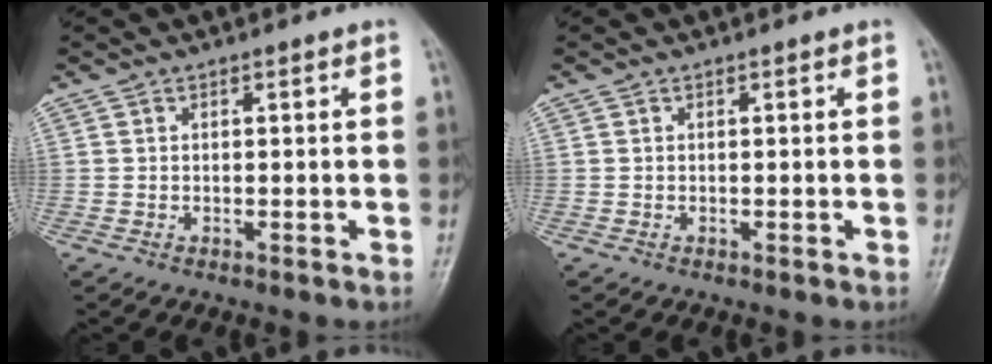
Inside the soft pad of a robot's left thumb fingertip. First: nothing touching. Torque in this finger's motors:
{"motor_torque": [0.00, 0.00, -0.16, 0.02, 0.00]}